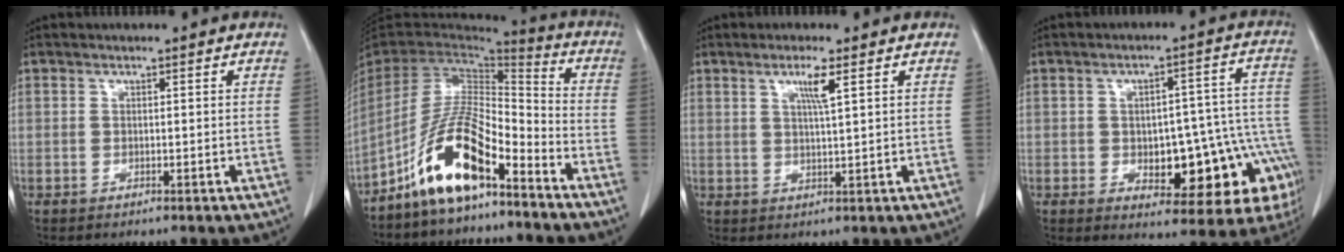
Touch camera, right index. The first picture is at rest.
{"total": 13.1, "force": [-8.4, 3.3, 9.5], "torque": [-0.194, 0.011, -0.157]}
{"total": 3.5, "force": [1.7, -0.3, 3.1], "torque": [-0.059, -0.004, 0.032]}
{"total": 18.3, "force": [-5.8, 7.8, 15.5], "torque": [-0.108, 0.045, -0.054]}